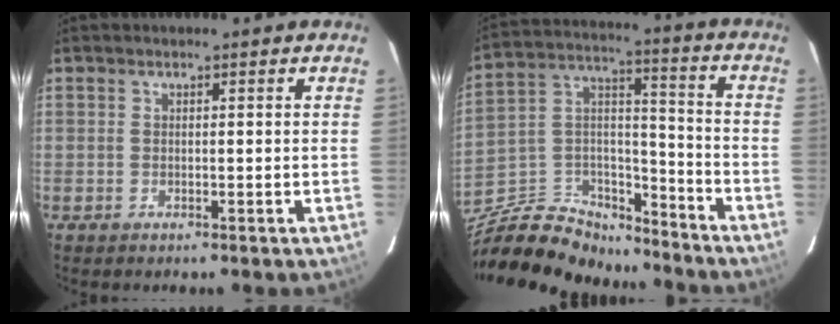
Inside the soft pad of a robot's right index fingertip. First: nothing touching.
{"total": 21.7, "force": [-17.3, 9.7, 8.8], "torque": [-0.203, 0.043, -0.283]}